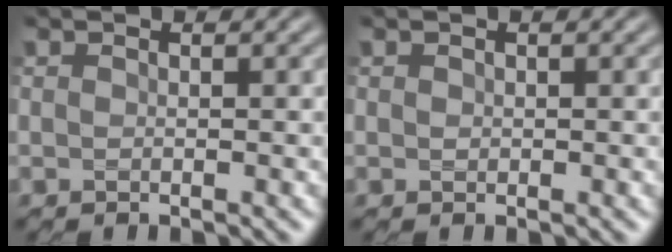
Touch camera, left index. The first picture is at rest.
{"total": 0.6, "force": [0.2, 0.5, 0.3], "torque": [0.005, 0.000, 0.000]}